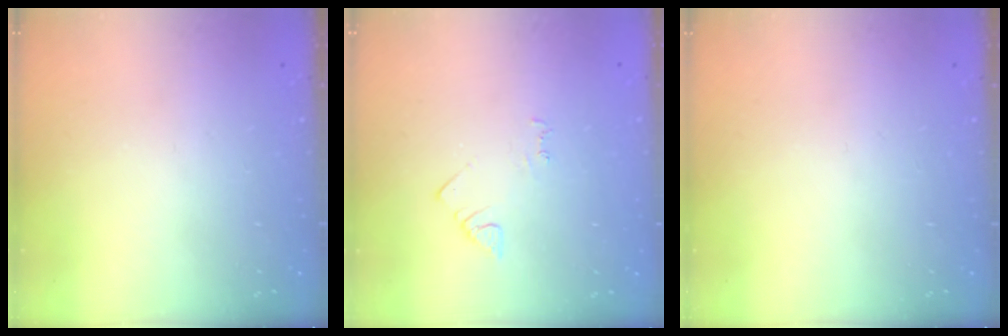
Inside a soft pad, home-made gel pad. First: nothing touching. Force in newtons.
{"total": 3.9, "press": 3.9, "slide": 0.5}
{"total": 0.0}